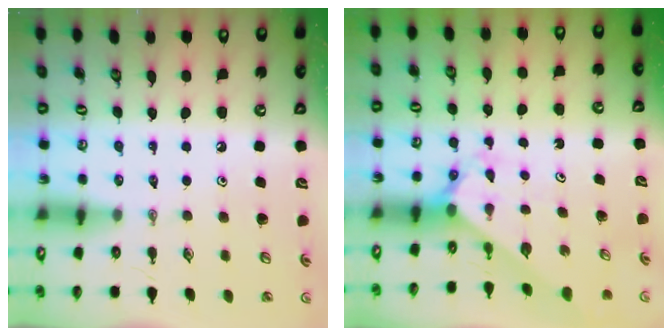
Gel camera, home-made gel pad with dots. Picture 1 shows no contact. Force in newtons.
{"total": 2.5, "press": 2.5, "slide": 0.3}